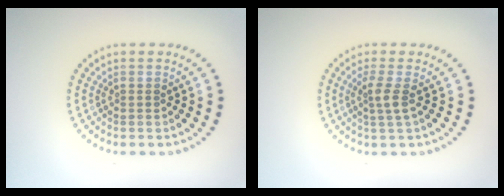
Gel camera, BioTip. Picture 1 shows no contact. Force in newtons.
{"total": 1.8, "press": 1.4, "slide": 1.1}